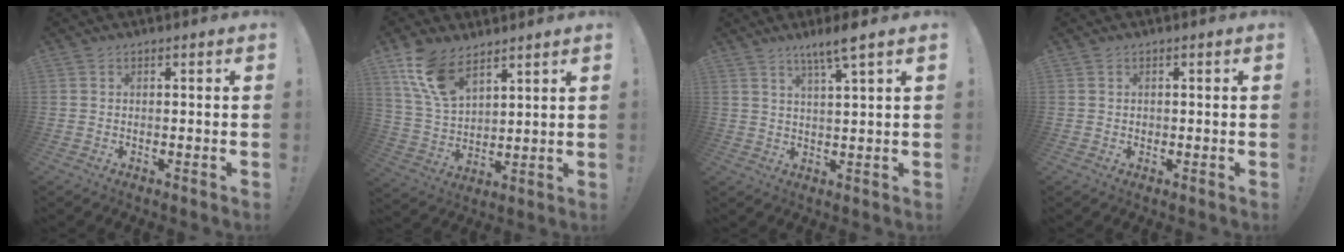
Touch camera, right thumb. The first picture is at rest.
{"total": 13.1, "force": [8.9, 6.7, 7.0], "torque": [-0.137, -0.040, 0.174]}
{"total": 6.5, "force": [4.4, -0.3, 4.8], "torque": [-0.083, -0.021, 0.068]}
{"total": 0.9, "force": [0.2, 0.9, 0.0], "torque": [0.006, 0.001, 0.002]}